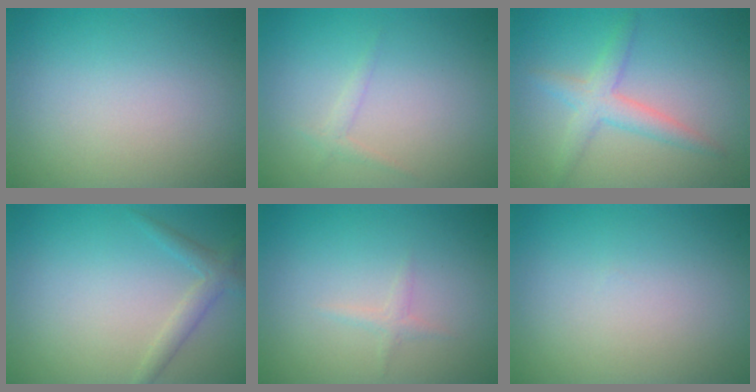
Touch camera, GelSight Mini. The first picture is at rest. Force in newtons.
{"total": 0.9, "press": 0.9, "slide": 0.1}
{"total": 2.9, "press": 2.9, "slide": 0.1}
{"total": 1.9, "press": 1.9, "slide": 0.2}
{"total": 0.8, "press": 0.8, "slide": 0.1}
{"total": 0.0}